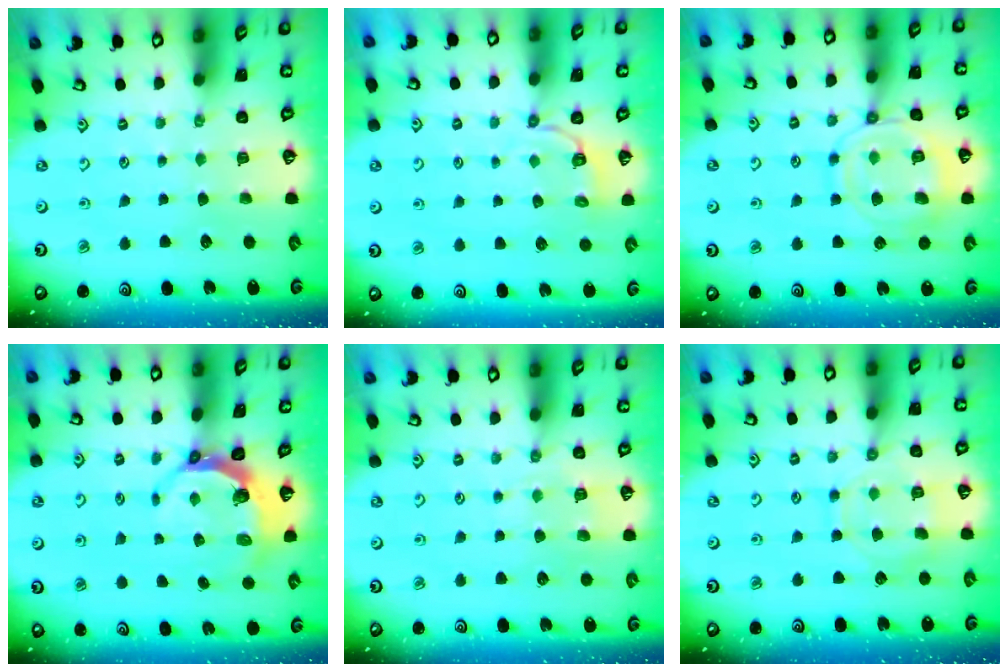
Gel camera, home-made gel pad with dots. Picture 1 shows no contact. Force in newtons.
{"total": 3.3, "press": 1.8, "slide": 2.7}
{"total": 13.3, "press": 13.3, "slide": 1.3}
{"total": 6.3, "press": 4.9, "slide": 3.8}
{"total": 4.9, "press": 4.8, "slide": 0.8}
{"total": 11.2, "press": 11.1, "slide": 1.0}